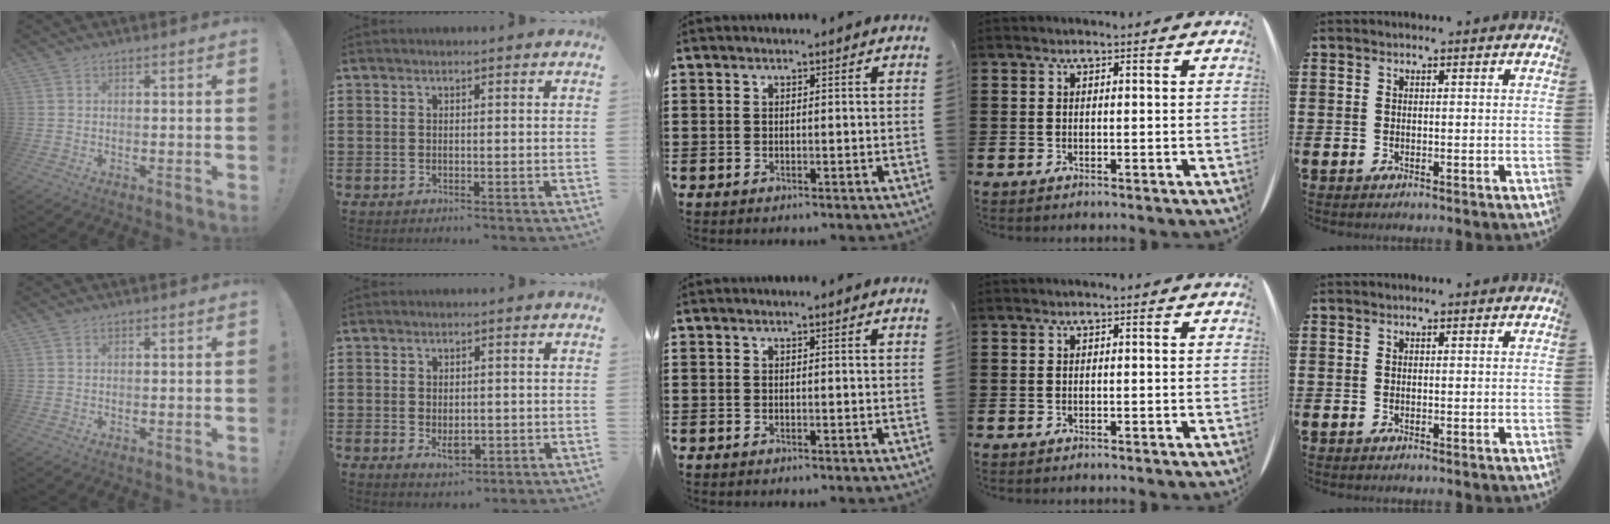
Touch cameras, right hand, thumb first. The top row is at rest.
{"index": {"total": 2.9, "force": [-0.5, 1.6, 2.4], "torque": [-0.036, -0.006, -0.009]}}